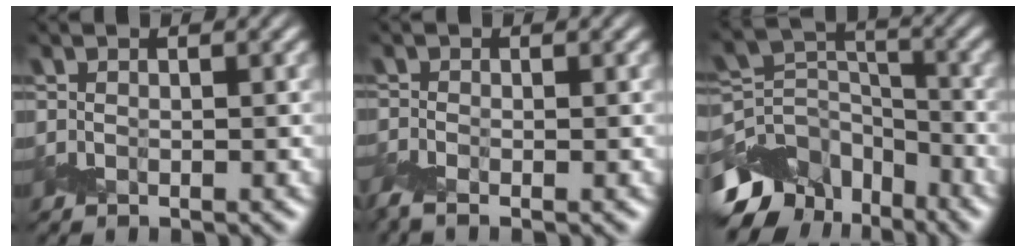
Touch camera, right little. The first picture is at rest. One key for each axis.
{"total": 2.5, "fx": -1.3, "fy": 1.2, "fz": 1.8, "tx": -0.054, "ty": -0.001, "tz": -0.036}
{"total": 10.1, "fx": -6.2, "fy": 6.4, "fz": 4.9, "tx": -0.100, "ty": 0.005, "tz": -0.111}